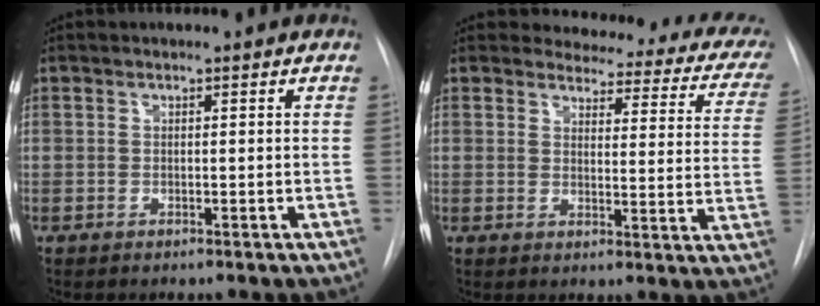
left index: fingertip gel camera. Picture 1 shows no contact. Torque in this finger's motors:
{"motor_torque": [0.69, -1.45, -0.01, -0.04]}